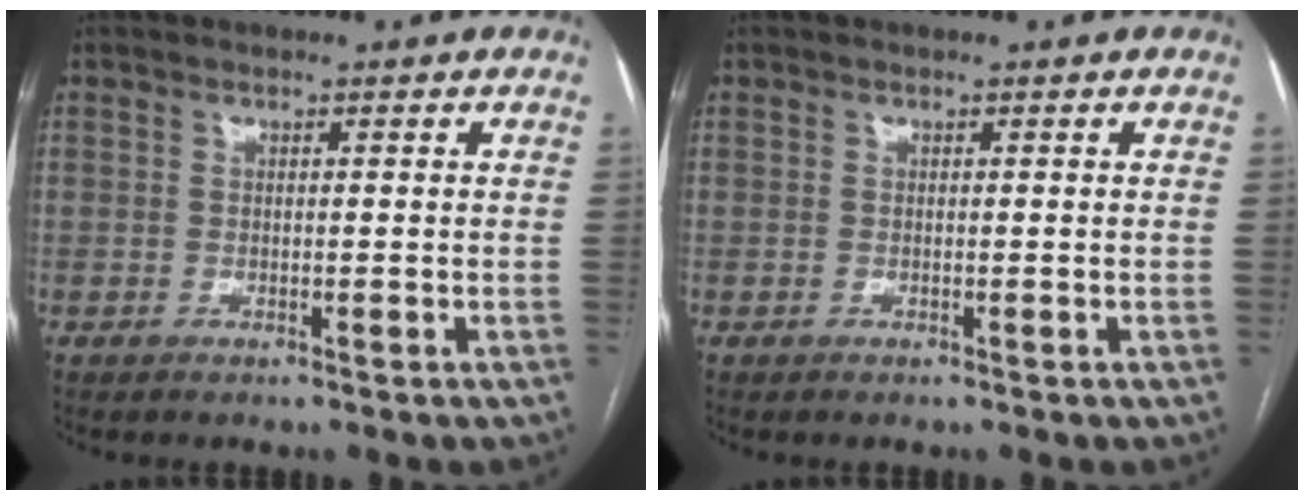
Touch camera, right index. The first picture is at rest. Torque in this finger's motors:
{"motor_torque": [-0.09, 0.00, -0.02, -0.01]}